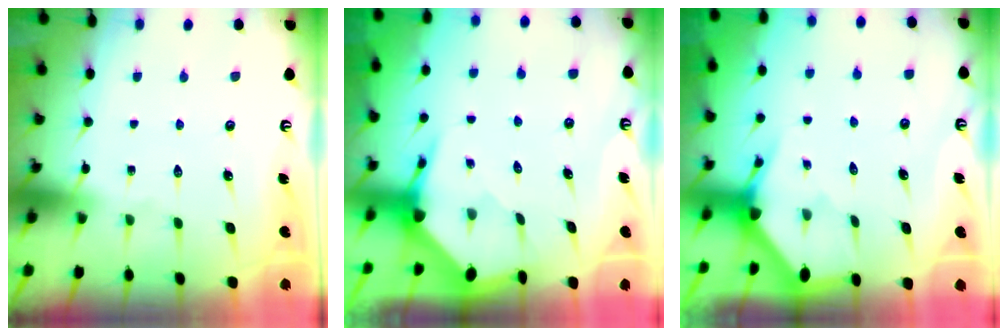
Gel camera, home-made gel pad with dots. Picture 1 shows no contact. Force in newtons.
{"total": 3.7, "press": 3.7, "slide": 0.4}
{"total": 2.7, "press": 2.7, "slide": 0.1}